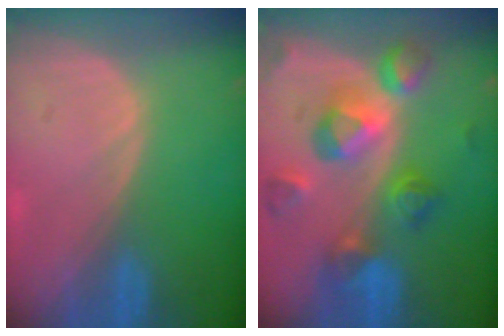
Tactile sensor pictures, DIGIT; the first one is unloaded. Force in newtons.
{"total": 10.5, "press": 9.4, "slide": 4.7}